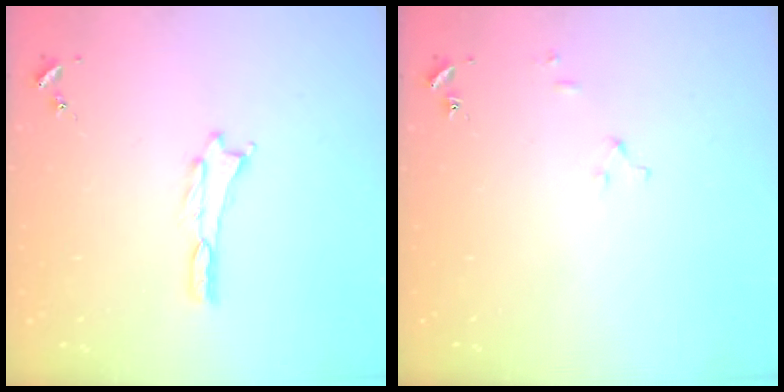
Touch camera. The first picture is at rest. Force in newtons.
{"total": 2.5, "press": 2.5, "slide": 0.2}